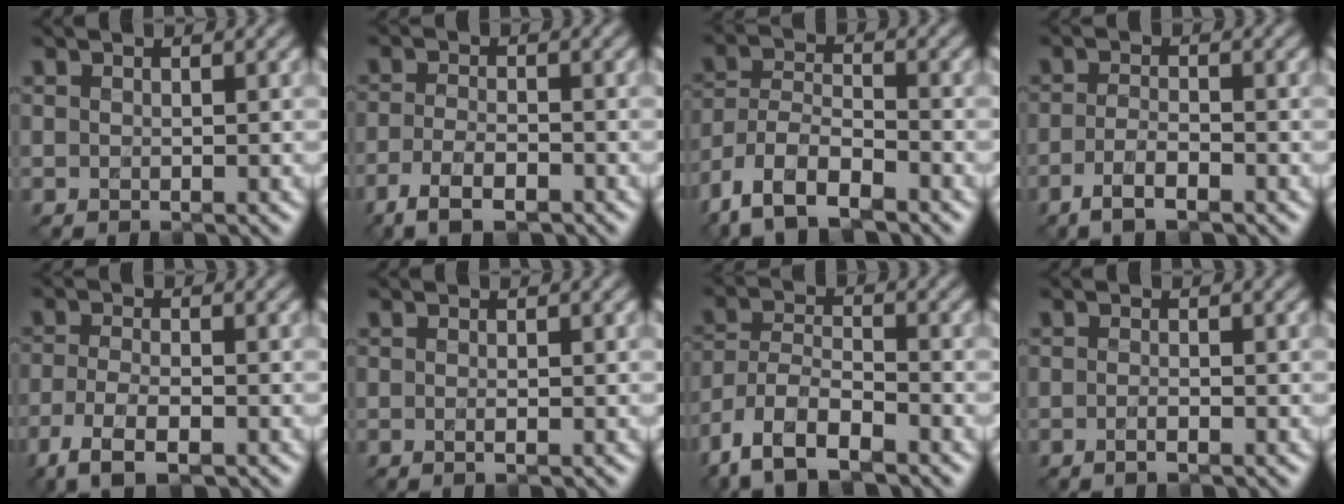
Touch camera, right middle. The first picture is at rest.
{"total": 4.4, "force": [-2.8, 1.6, 2.9], "torque": [-0.060, -0.008, -0.057]}
{"total": 8.6, "force": [-6.1, 3.5, 4.9], "torque": [-0.098, -0.007, -0.123]}
{"total": 2.8, "force": [-1.7, 0.8, 2.1], "torque": [-0.046, -0.001, -0.036]}
{"total": 4.7, "force": [-2.9, 1.7, 3.3], "torque": [-0.073, -0.011, -0.058]}
{"total": 0.6, "force": [-0.2, 0.1, 0.6], "torque": [-0.011, -0.004, -0.003]}
{"total": 8.5, "force": [-6.0, 3.4, 5.0], "torque": [-0.100, -0.008, -0.120]}
{"total": 1.1, "force": [-0.5, 0.3, 0.9], "torque": [-0.015, -0.002, -0.009]}